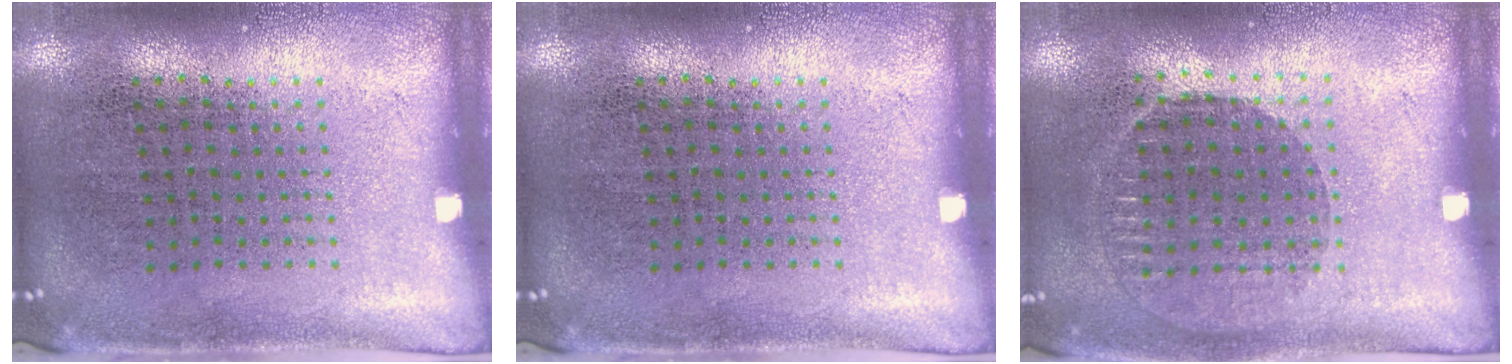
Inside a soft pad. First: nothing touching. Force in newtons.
{"total": 0.0}
{"total": 0.8, "press": 0.8, "slide": 0.2}